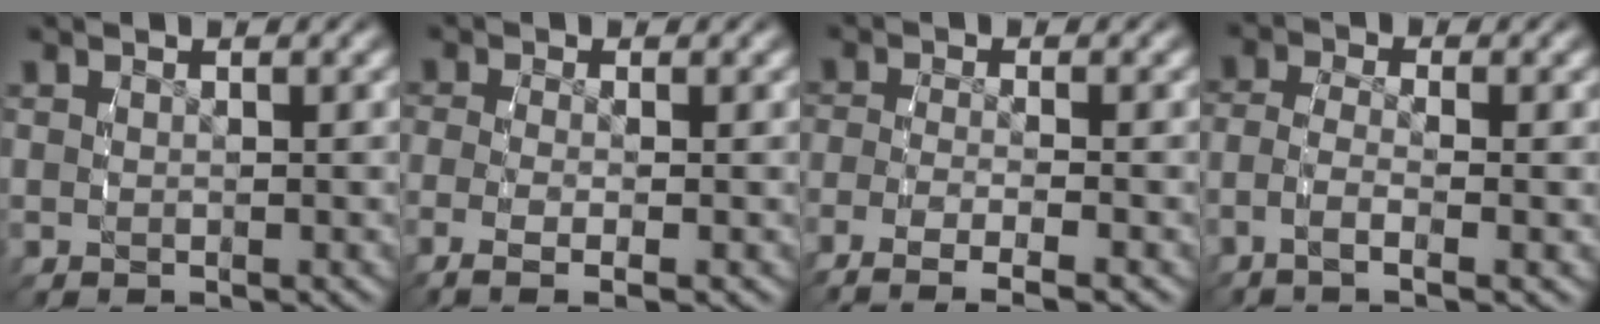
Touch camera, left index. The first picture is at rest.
{"total": 3.0, "force": [-1.7, 0.7, 2.4], "torque": [-0.060, -0.013, -0.023]}
{"total": 5.8, "force": [-4.4, 1.7, 3.3], "torque": [-0.074, -0.023, -0.060]}
{"total": 2.9, "force": [-1.4, 1.0, 2.4], "torque": [-0.070, -0.015, -0.023]}